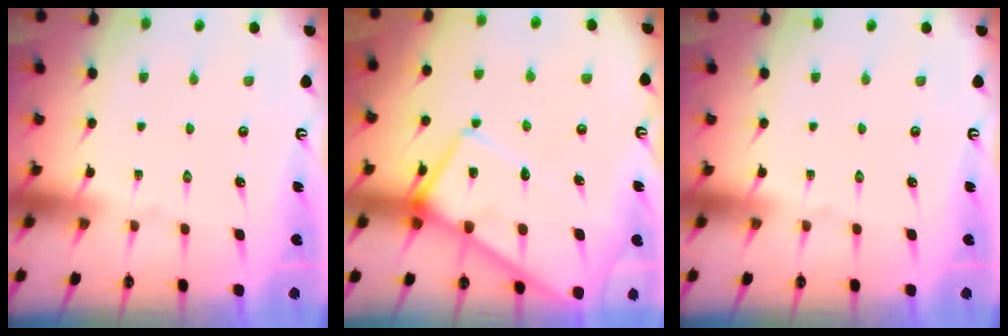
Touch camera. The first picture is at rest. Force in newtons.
{"total": 13.7, "press": 13.6, "slide": 1.5}
{"total": 0.0}